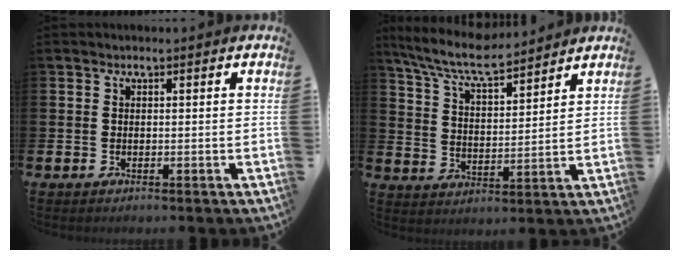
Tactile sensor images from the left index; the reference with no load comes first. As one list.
[{"total": 7.7, "force": [7.1, 1.0, 2.9], "torque": [-0.081, -0.039, 0.124]}]